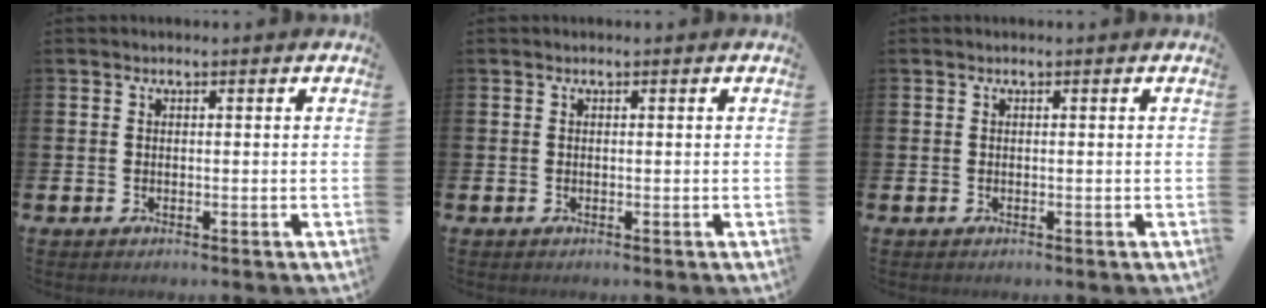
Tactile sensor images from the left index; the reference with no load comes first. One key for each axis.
{"total": 0.0}
{"total": 0.0}